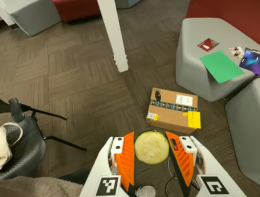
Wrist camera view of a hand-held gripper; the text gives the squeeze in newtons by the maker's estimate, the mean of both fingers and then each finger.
{"total": 7.7, "left": 8.1, "right": 7.4}